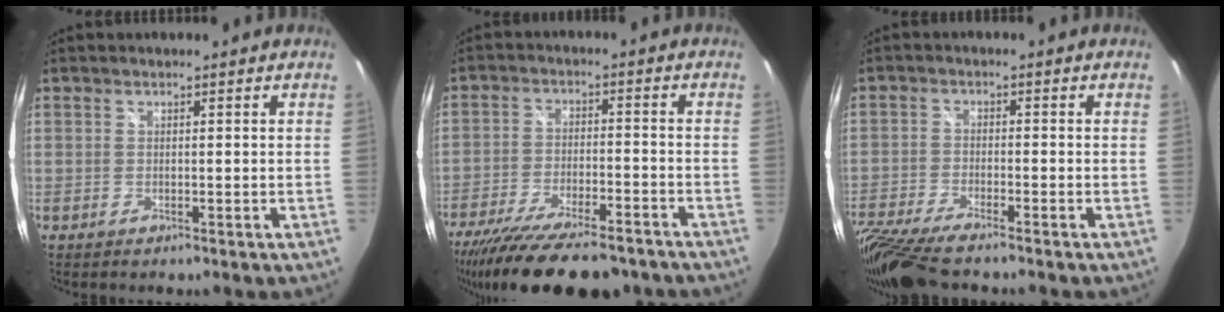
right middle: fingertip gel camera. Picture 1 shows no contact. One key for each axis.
{"total": 21.1, "fx": -17.1, "fy": 5.6, "fz": 10.9, "tx": -0.213, "ty": -0.046, "tz": -0.260}
{"total": 12.8, "fx": -10.6, "fy": 2.0, "fz": 6.9, "tx": -0.167, "ty": -0.047, "tz": -0.197}